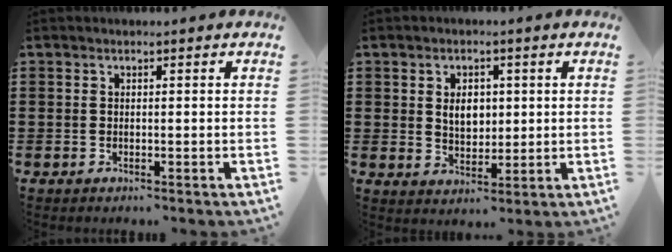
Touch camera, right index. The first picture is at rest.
{"total": 4.1, "force": [0.6, 2.9, 2.8], "torque": [-0.048, 0.005, 0.004]}